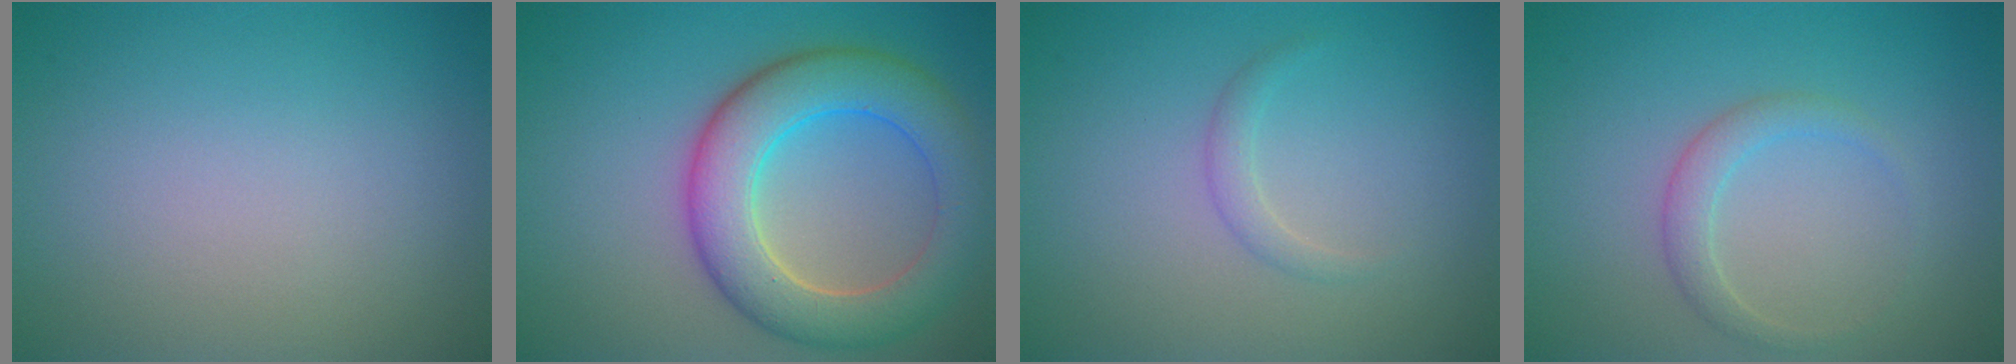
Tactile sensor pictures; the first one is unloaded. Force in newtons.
{"total": 7.7, "press": 7.7, "slide": 0.4}
{"total": 1.2, "press": 1.1, "slide": 0.1}
{"total": 1.9, "press": 1.9, "slide": 0.0}